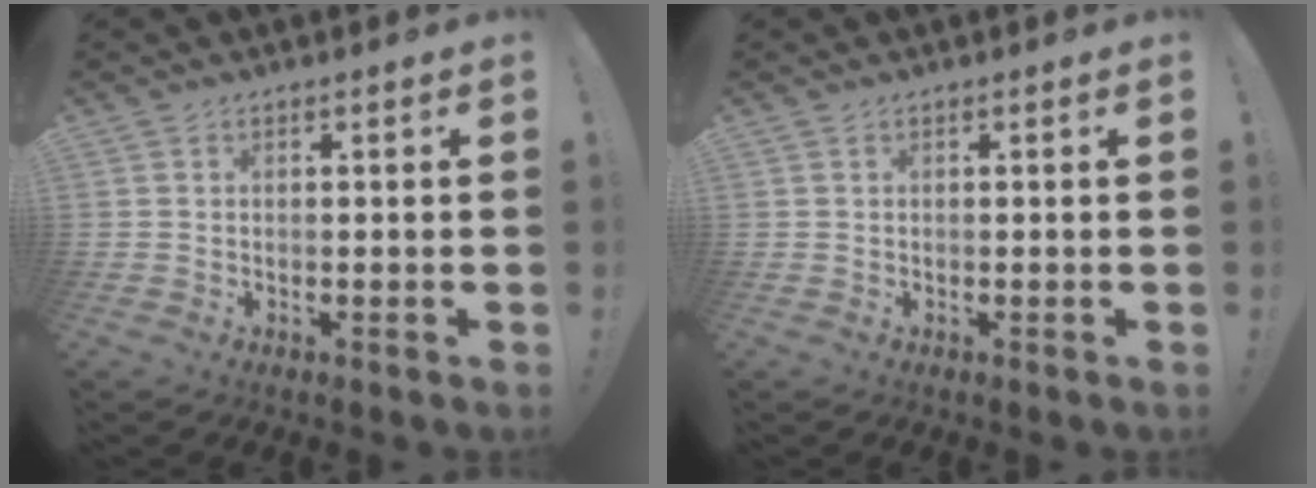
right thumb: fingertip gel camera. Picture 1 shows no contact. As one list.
[{"total": 0.0}]